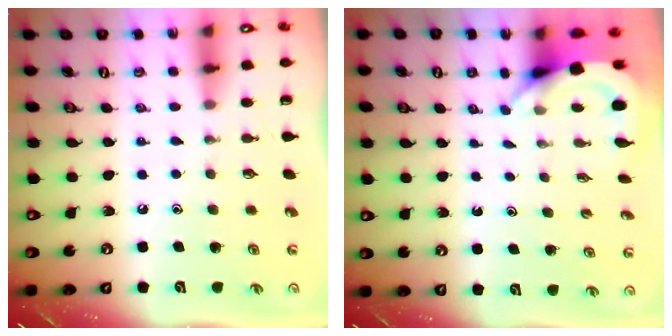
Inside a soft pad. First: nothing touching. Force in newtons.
{"total": 3.7, "press": 3.7, "slide": 0.2}